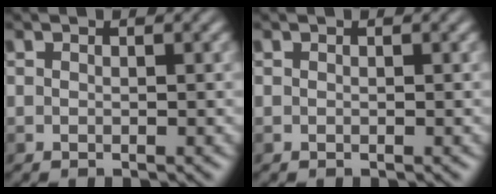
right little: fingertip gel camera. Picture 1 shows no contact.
{"total": 0.0}